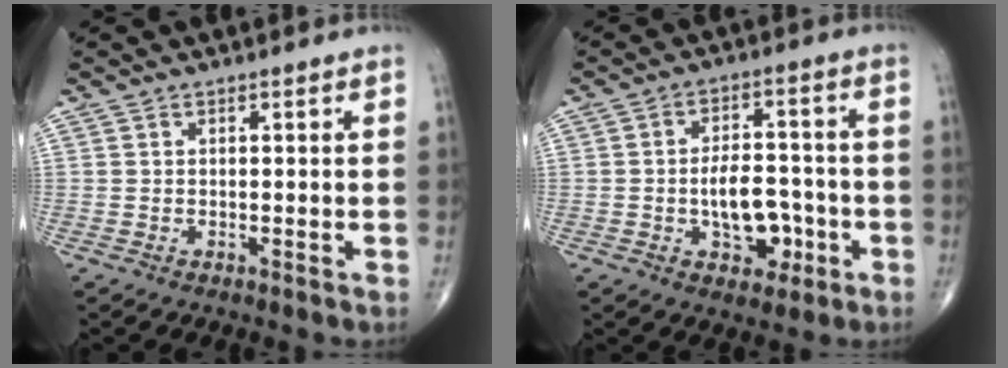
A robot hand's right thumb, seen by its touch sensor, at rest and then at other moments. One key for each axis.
{"total": 9.3, "fx": -2.5, "fy": 5.7, "fz": 6.9, "tx": -0.076, "ty": 0.028, "tz": -0.034}